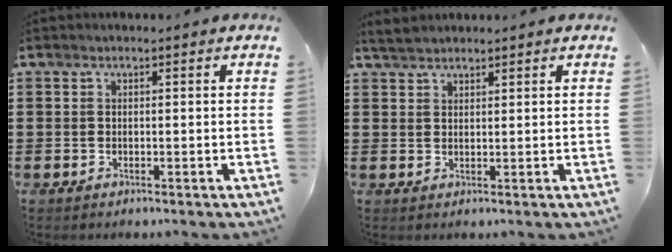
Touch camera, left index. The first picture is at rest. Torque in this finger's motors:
{"motor_torque": [0.18, -0.06, 0.09, 0.04]}